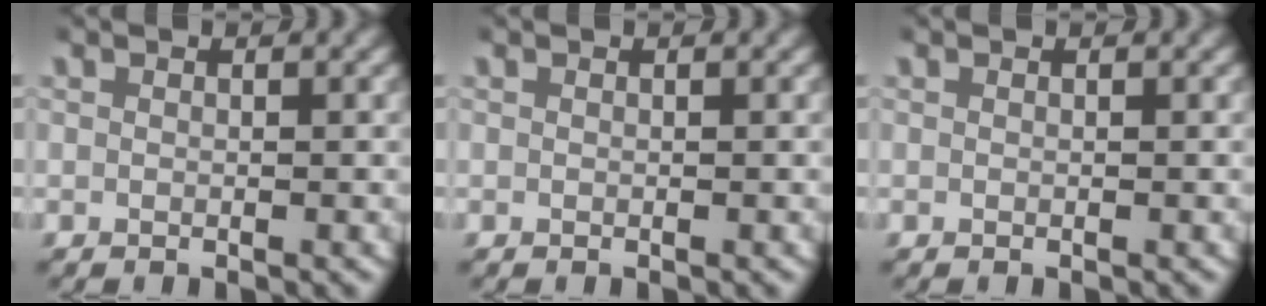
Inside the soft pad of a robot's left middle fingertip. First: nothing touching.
{"total": 0.0}
{"total": 0.0}